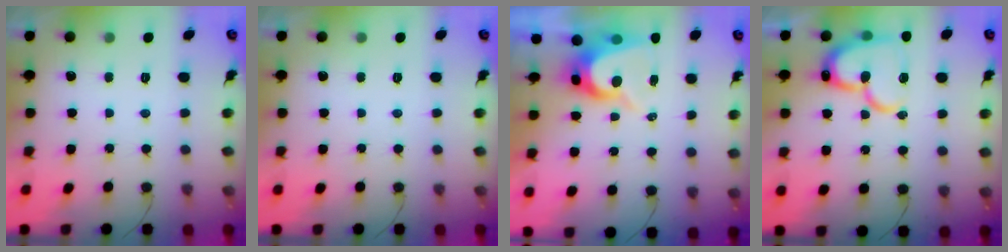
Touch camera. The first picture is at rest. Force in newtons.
{"total": 0.0}
{"total": 9.4, "press": 9.4, "slide": 0.9}
{"total": 19.0, "press": 18.9, "slide": 2.0}